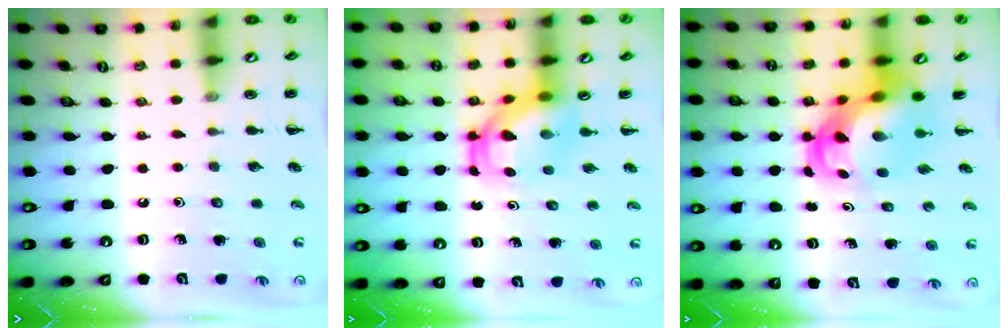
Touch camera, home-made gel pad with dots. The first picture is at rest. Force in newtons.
{"total": 5.8, "press": 5.7, "slide": 1.1}
{"total": 7.2, "press": 6.9, "slide": 2.1}